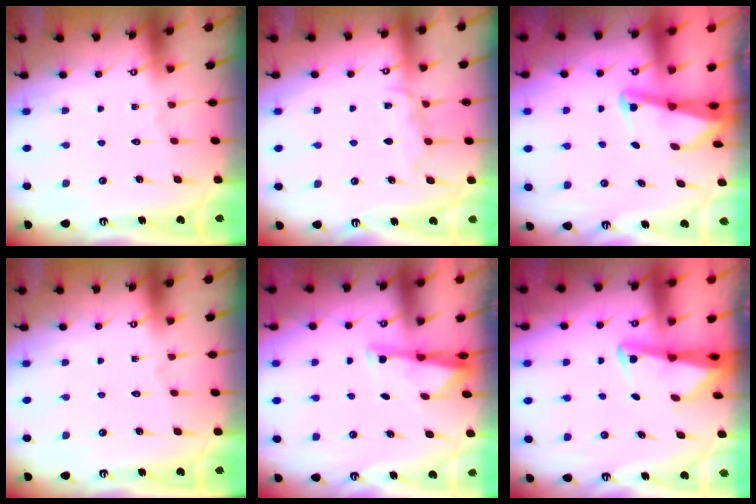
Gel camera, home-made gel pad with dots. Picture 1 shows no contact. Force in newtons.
{"total": 6.7, "press": 6.6, "slide": 0.7}
{"total": 2.5, "press": 2.5, "slide": 0.4}
{"total": 0.0}
{"total": 3.3, "press": 3.3, "slide": 0.3}
{"total": 2.5, "press": 2.5, "slide": 0.2}